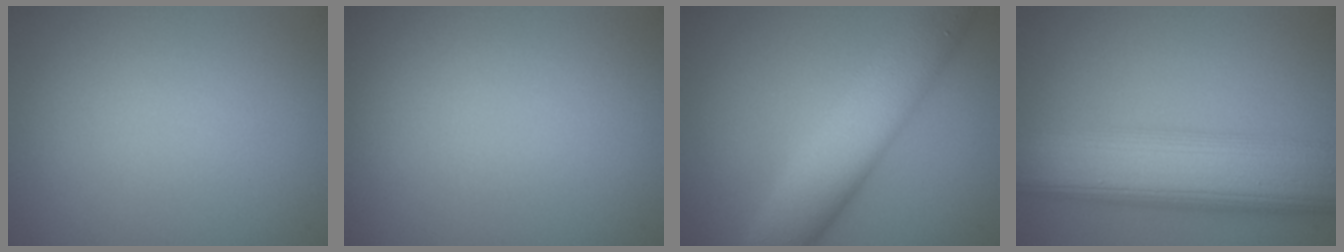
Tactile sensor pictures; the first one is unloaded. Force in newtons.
{"total": 0.0}
{"total": 7.5, "press": 7.5, "slide": 0.2}
{"total": 10.0, "press": 10.0, "slide": 0.1}